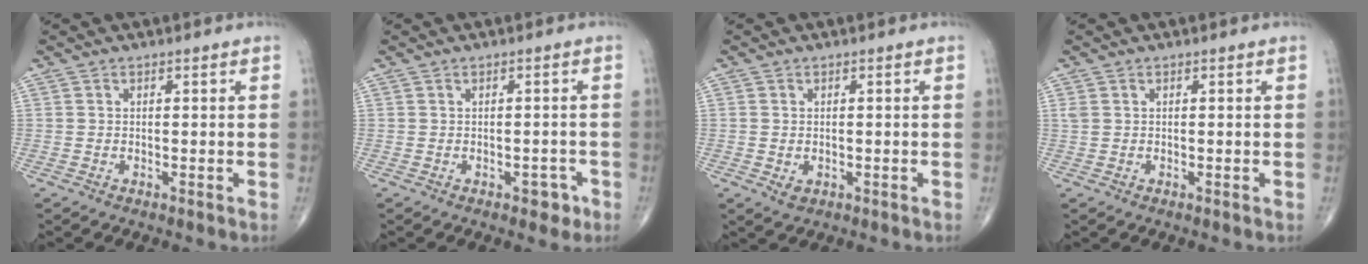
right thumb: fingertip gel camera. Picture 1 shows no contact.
{"total": 2.4, "force": [-1.2, 1.6, 1.4], "torque": [-0.006, 0.006, -0.012]}
{"total": 2.0, "force": [-0.4, 1.5, 1.2], "torque": [-0.018, -0.003, 0.001]}
{"total": 1.2, "force": [0.4, 0.8, 0.7], "torque": [-0.018, 0.006, 0.012]}